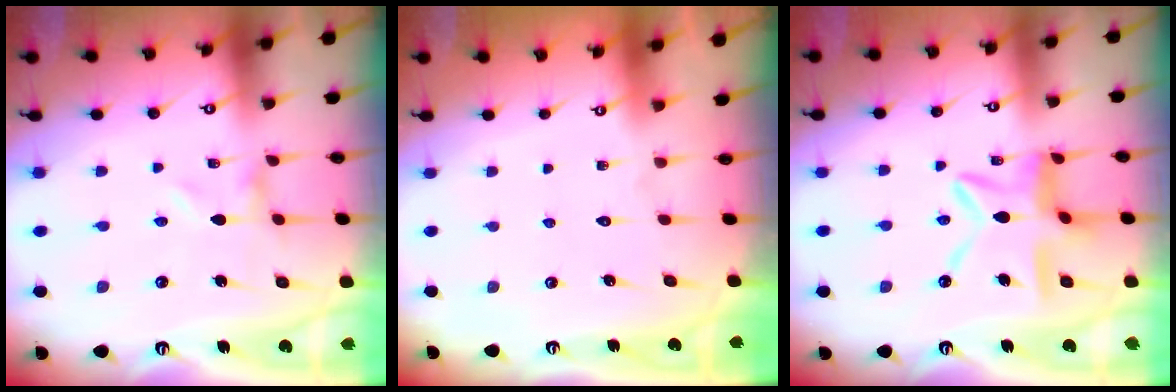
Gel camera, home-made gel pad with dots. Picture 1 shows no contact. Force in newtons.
{"total": 1.7, "press": 1.7, "slide": 0.1}
{"total": 12.0, "press": 12.0, "slide": 1.0}